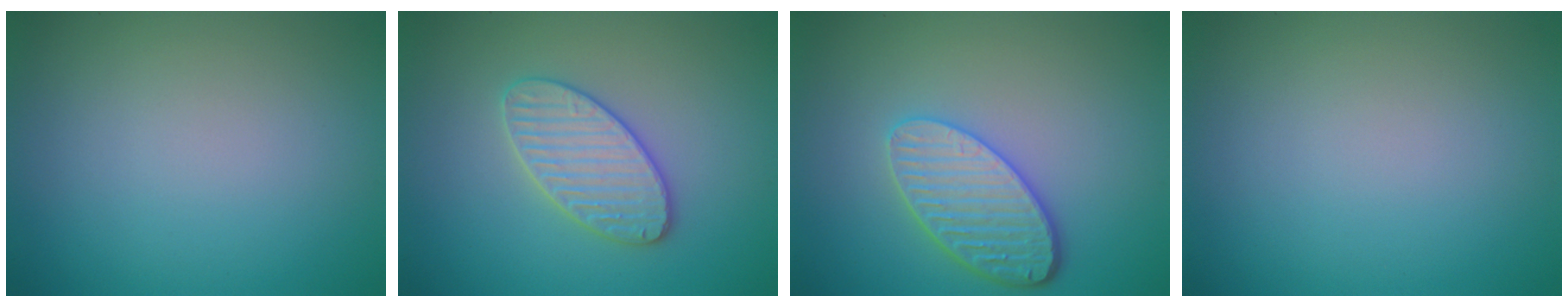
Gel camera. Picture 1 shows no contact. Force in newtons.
{"total": 3.5, "press": 3.5, "slide": 0.6}
{"total": 4.7, "press": 3.9, "slide": 2.6}
{"total": 0.0}